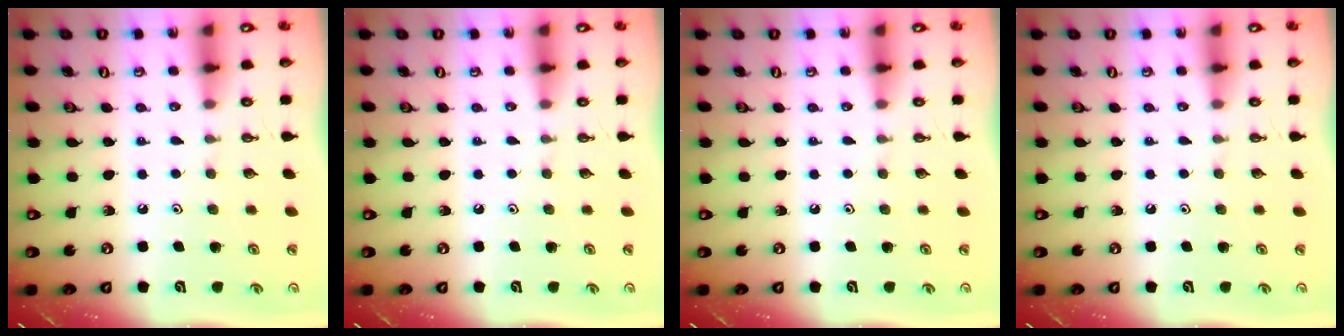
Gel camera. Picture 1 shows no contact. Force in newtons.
{"total": 0.0}
{"total": 0.0}
{"total": 0.0}